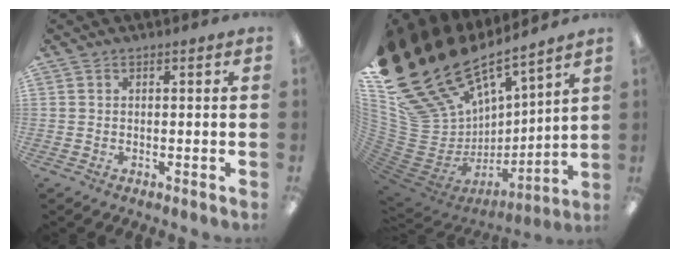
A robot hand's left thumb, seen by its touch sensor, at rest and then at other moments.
{"total": 26.7, "force": [19.3, 13.8, 12.3], "torque": [-0.186, -0.193, 0.416]}